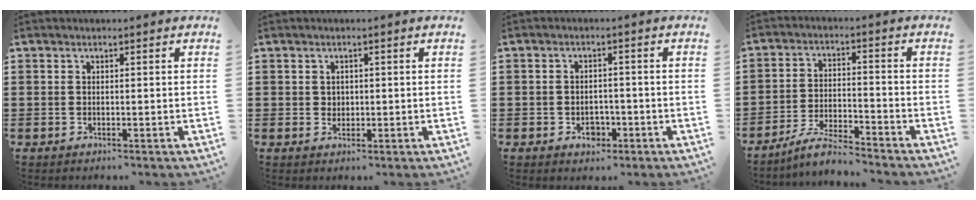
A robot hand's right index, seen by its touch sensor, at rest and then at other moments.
{"total": 1.3, "force": [0.5, 1.2, 0.2], "torque": [-0.007, 0.006, 0.009]}
{"total": 2.9, "force": [-1.3, 2.0, 1.6], "torque": [-0.032, 0.000, -0.025]}
{"total": 5.6, "force": [-5.2, 0.3, 2.1], "torque": [-0.048, 0.000, -0.101]}